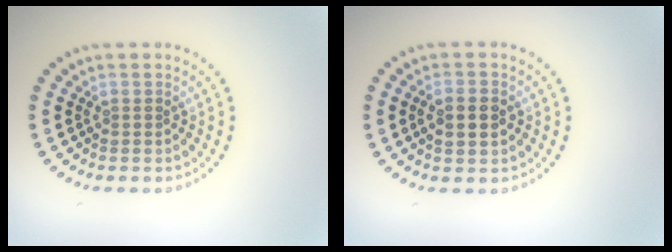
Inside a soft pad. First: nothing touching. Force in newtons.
{"total": 2.5, "press": 2.5, "slide": 0.2}